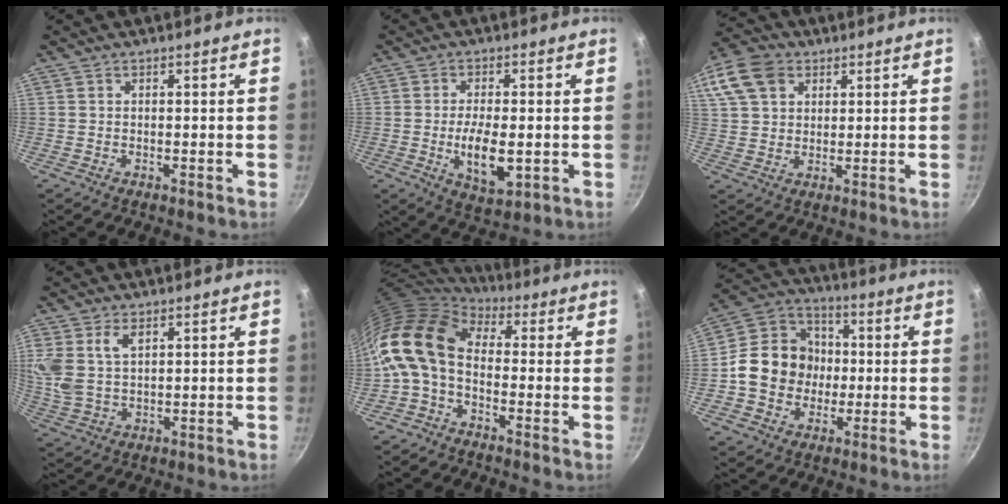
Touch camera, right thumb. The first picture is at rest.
{"total": 9.0, "force": [-1.4, 3.9, 7.9], "torque": [-0.140, -0.005, -0.018]}
{"total": 17.0, "force": [7.4, 12.6, 8.7], "torque": [-0.205, 0.032, 0.136]}
{"total": 8.5, "force": [3.2, 5.1, 5.9], "torque": [-0.120, -0.010, 0.068]}
{"total": 12.7, "force": [-0.5, 8.4, 9.5], "torque": [-0.173, 0.026, -0.030]}
{"total": 14.5, "force": [-1.1, 12.7, 7.0], "torque": [-0.086, 0.029, -0.033]}